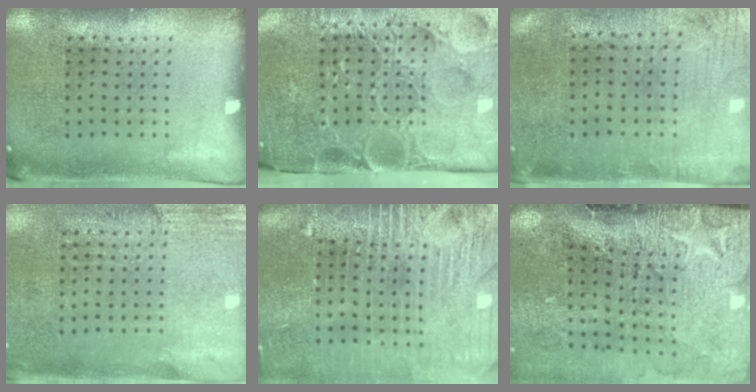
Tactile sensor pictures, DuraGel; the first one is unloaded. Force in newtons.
{"total": 5.2, "press": 4.2, "slide": 3.0}
{"total": 0.5, "press": 0.2, "slide": 0.5}
{"total": 2.8, "press": 2.4, "slide": 1.4}
{"total": 4.4, "press": 3.7, "slide": 2.4}
{"total": 5.0, "press": 4.0, "slide": 3.0}